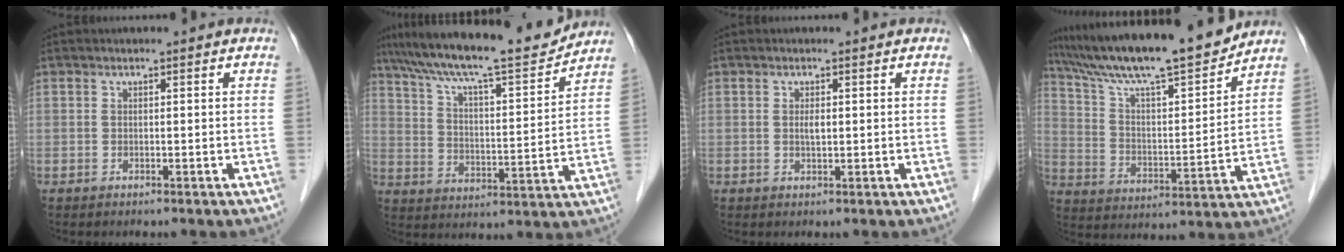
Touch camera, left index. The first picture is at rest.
{"total": 17.2, "force": [15.1, 0.9, 8.1], "torque": [-0.139, 0.000, 0.234]}
{"total": 1.3, "force": [-0.9, 0.3, 0.9], "torque": [-0.016, -0.007, -0.016]}
{"total": 17.9, "force": [15.5, 0.8, 9.0], "torque": [-0.152, -0.001, 0.256]}